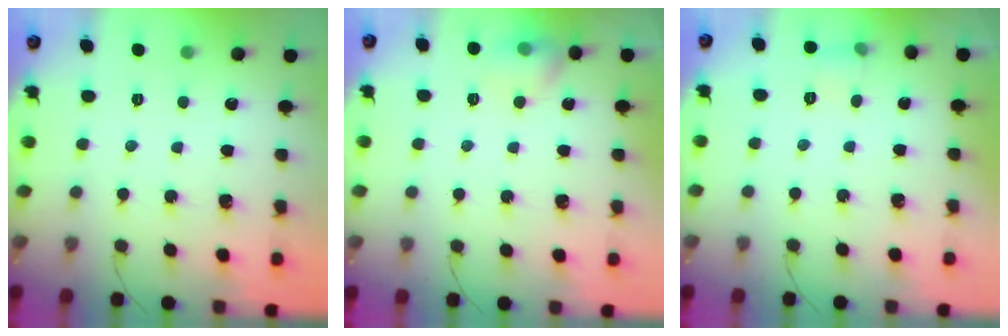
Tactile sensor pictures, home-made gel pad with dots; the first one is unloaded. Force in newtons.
{"total": 7.2, "press": 7.0, "slide": 1.8}
{"total": 5.0, "press": 4.7, "slide": 1.6}